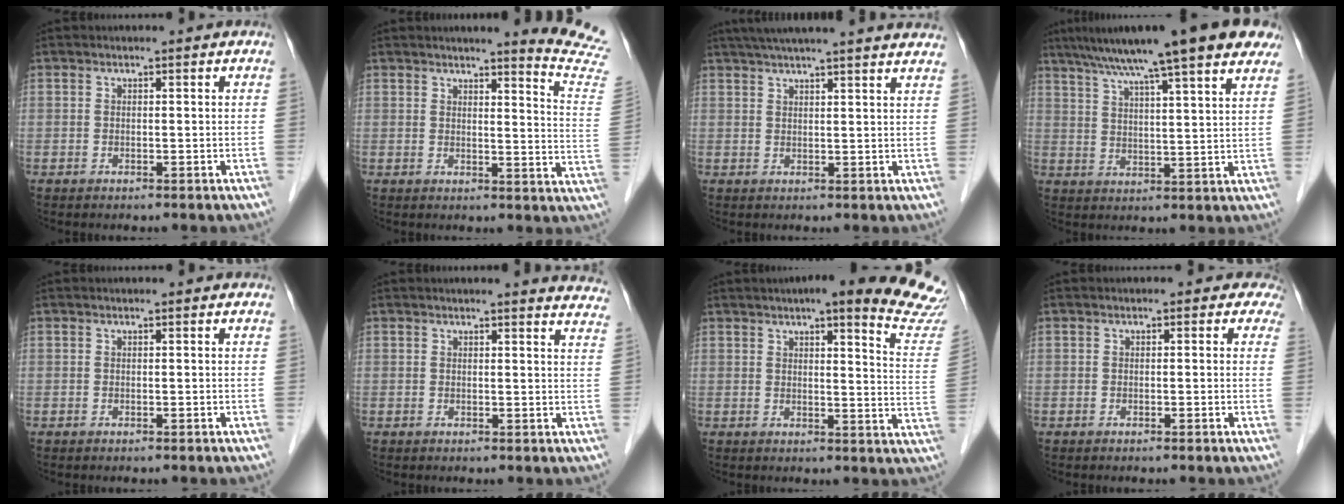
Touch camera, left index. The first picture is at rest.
{"total": 11.3, "force": [10.6, -1.6, 3.4], "torque": [-0.031, -0.107, 0.094]}
{"total": 19.0, "force": [16.8, 0.1, 8.9], "torque": [-0.143, 0.021, 0.213]}
{"total": 19.3, "force": [14.6, 1.0, 12.5], "torque": [-0.194, 0.038, 0.197]}
{"total": 0.0}
{"total": 8.4, "force": [8.2, 0.5, 1.9], "torque": [0.000, -0.037, 0.056]}
{"total": 18.3, "force": [16.5, 1.1, 8.0], "torque": [-0.081, -0.067, 0.167]}
{"total": 1.5, "force": [0.4, 1.3, 0.5], "torque": [0.013, 0.000, -0.014]}